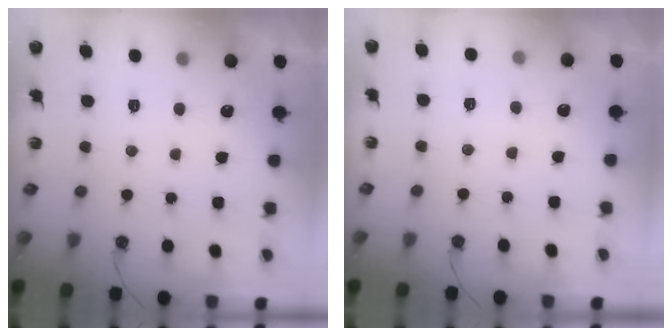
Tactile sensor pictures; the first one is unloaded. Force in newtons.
{"total": 4.1, "press": 4.0, "slide": 0.6}